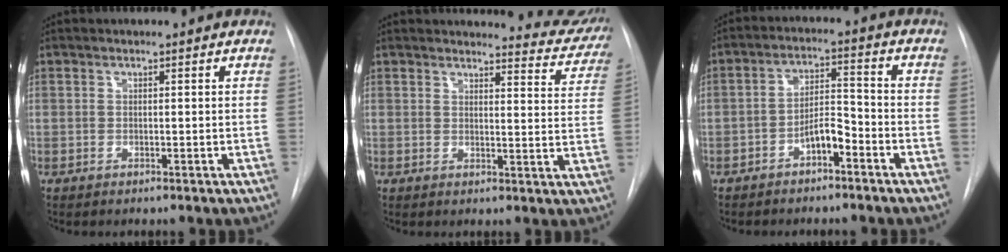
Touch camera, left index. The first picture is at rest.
{"total": 9.4, "force": [9.3, 1.5, 0.9], "torque": [0.015, -0.049, 0.079]}
{"total": 5.1, "force": [-3.3, 1.7, 3.5], "torque": [-0.065, 0.014, -0.055]}